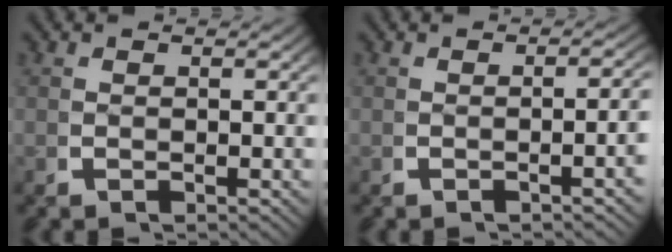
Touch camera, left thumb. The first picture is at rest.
{"total": 2.4, "force": [-0.5, 0.3, 2.4], "torque": [-0.033, 0.007, -0.010]}